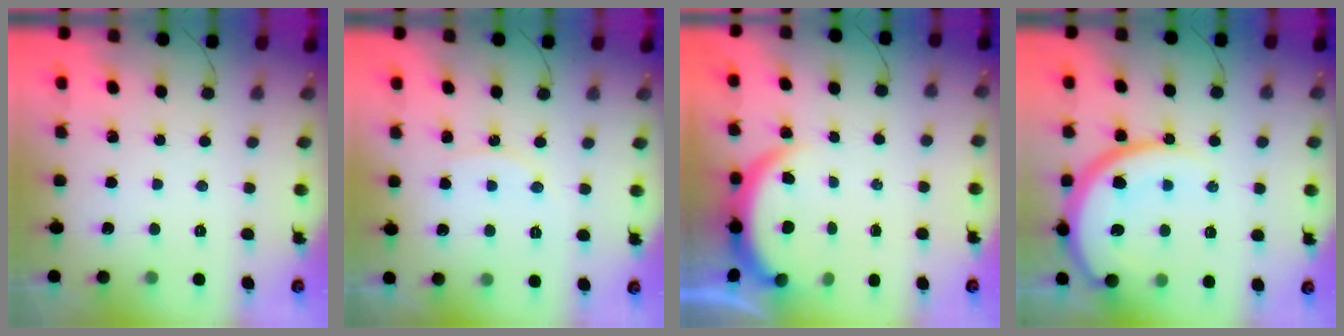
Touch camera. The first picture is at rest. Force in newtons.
{"total": 6.6, "press": 6.6, "slide": 0.1}
{"total": 3.9, "press": 3.9, "slide": 0.2}
{"total": 16.3, "press": 16.2, "slide": 1.9}